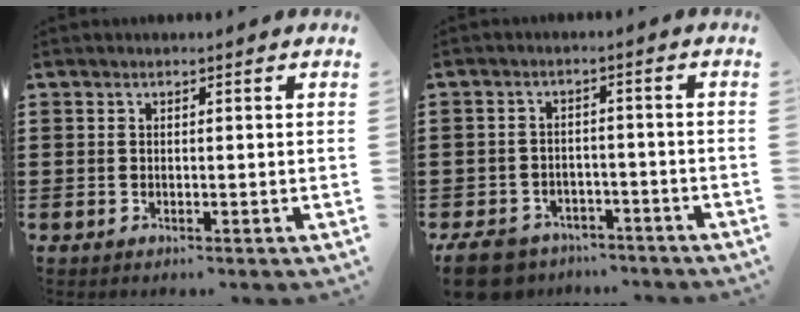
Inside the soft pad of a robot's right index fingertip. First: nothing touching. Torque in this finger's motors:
{"motor_torque": [1.35, 0.79, 0.44, 0.03]}